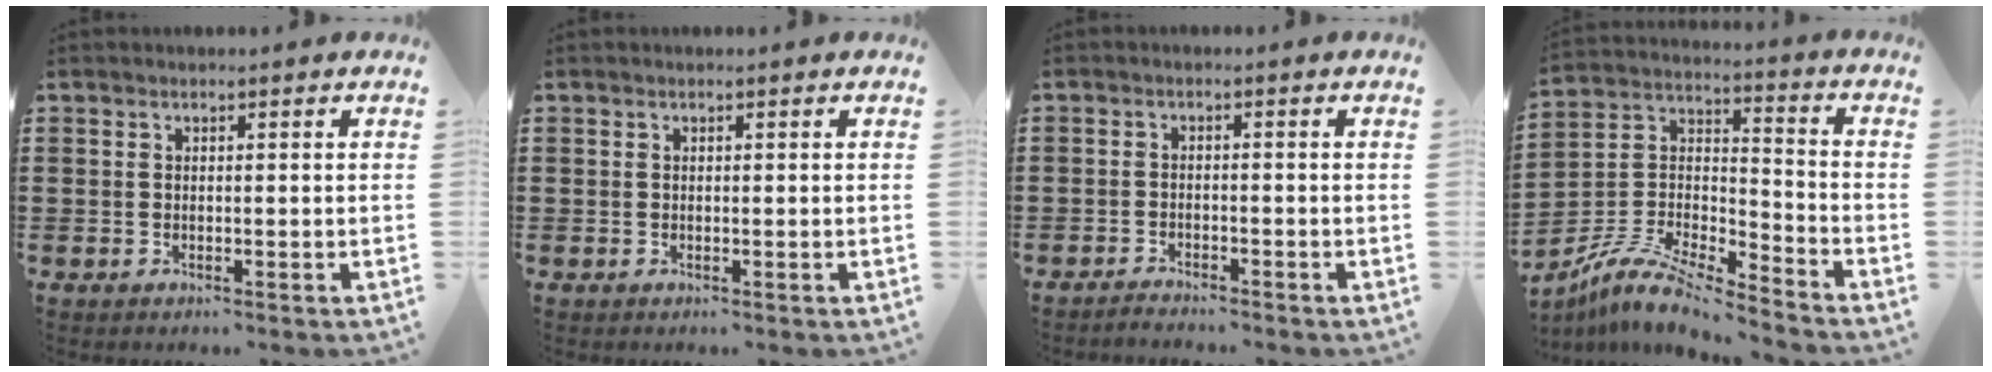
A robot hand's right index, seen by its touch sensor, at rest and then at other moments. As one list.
[{"total": 0.0}, {"total": 1.5, "force": [-1.5, 0.1, 0.0], "torque": [-0.006, 0.003, -0.032]}, {"total": 9.3, "force": [-8.4, 1.5, 3.8], "torque": [-0.092, 0.004, -0.174]}]